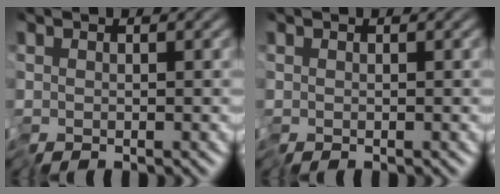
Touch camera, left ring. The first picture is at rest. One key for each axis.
{"total": 0.0}